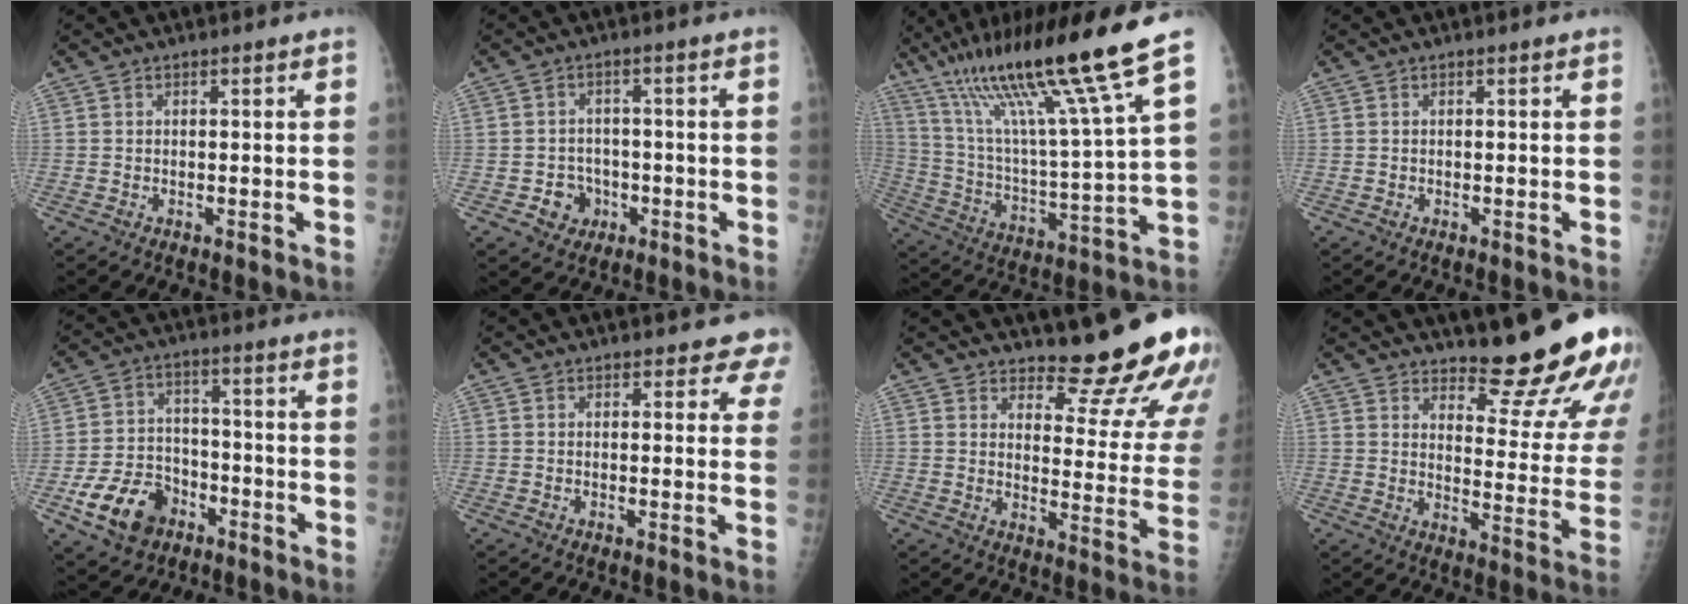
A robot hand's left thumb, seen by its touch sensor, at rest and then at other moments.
{"total": 4.8, "force": [-1.8, 4.2, 1.4], "torque": [0.003, 0.012, -0.024]}
{"total": 21.5, "force": [14.6, 0.1, 15.8], "torque": [-0.256, -0.060, 0.260]}
{"total": 0.0}
{"total": 11.6, "force": [-5.8, 8.4, 5.7], "torque": [-0.080, 0.031, -0.096]}
{"total": 4.2, "force": [3.6, 2.0, 0.5], "torque": [0.032, -0.017, 0.016]}
{"total": 15.2, "force": [13.8, 3.1, 5.6], "torque": [-0.030, -0.146, 0.166]}
{"total": 17.2, "force": [14.9, 3.3, 7.9], "torque": [-0.066, -0.151, 0.190]}